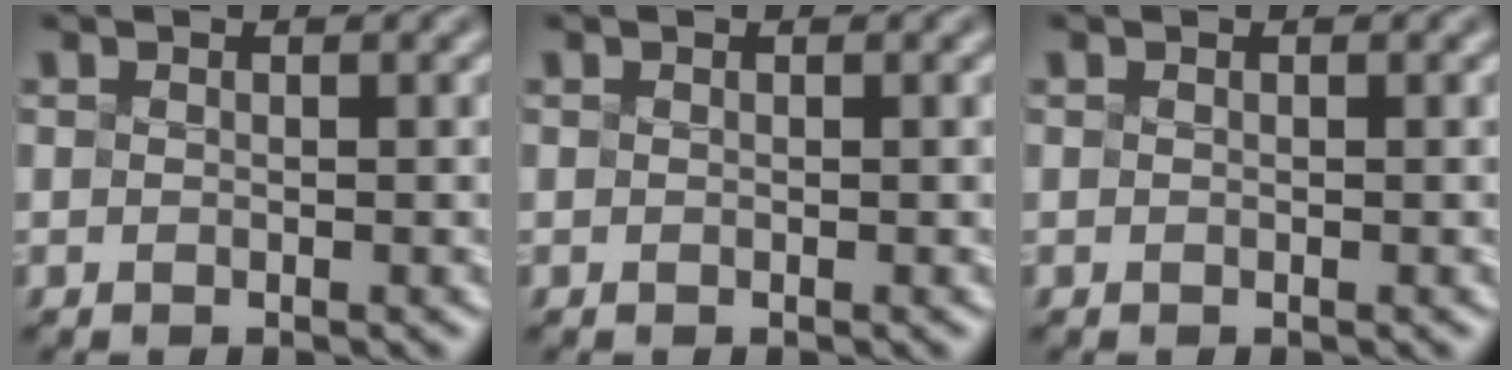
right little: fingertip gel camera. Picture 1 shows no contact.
{"total": 0.0}
{"total": 0.0}